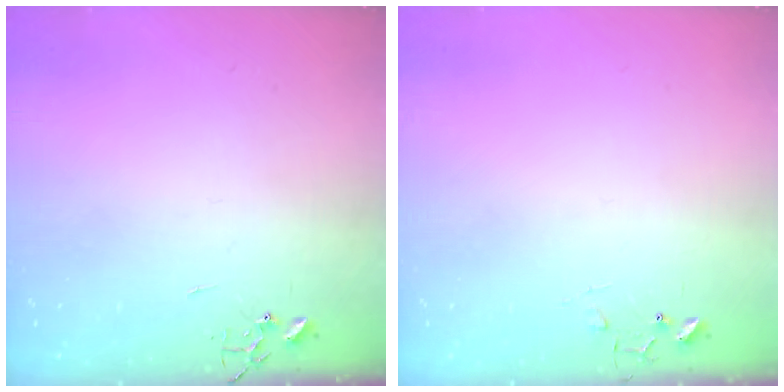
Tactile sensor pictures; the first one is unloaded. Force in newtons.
{"total": 5.7, "press": 5.7, "slide": 0.2}